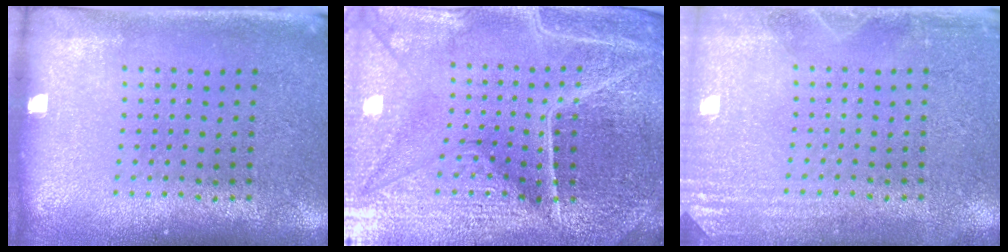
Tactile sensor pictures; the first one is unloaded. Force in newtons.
{"total": 5.7, "press": 5.2, "slide": 2.2}
{"total": 2.7, "press": 2.7, "slide": 0.3}